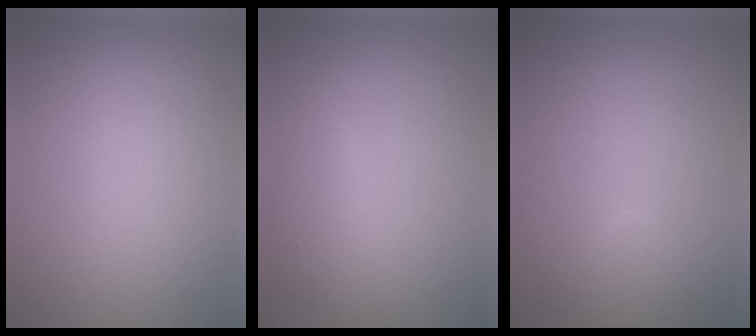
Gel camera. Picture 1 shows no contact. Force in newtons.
{"total": 2.8, "press": 2.8, "slide": 0.2}
{"total": 1.9, "press": 1.9, "slide": 0.1}